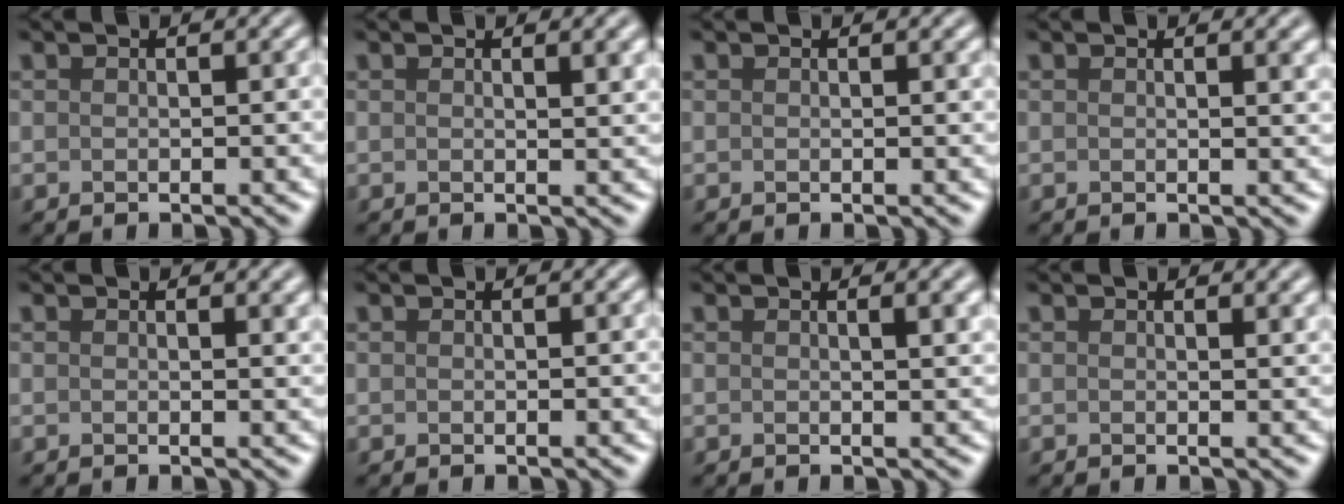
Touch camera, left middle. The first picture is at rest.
{"total": 1.3, "force": [0.7, 0.3, 1.0], "torque": [-0.010, -0.001, 0.012]}
{"total": 0.0}
{"total": 1.1, "force": [0.7, 0.2, 0.8], "torque": [-0.007, 0.000, 0.012]}
{"total": 0.9, "force": [0.5, 0.3, 0.6], "torque": [-0.005, -0.002, 0.009]}
{"total": 0.0}
{"total": 1.6, "force": [0.6, 0.4, 1.4], "torque": [-0.013, 0.001, 0.009]}
{"total": 1.0, "force": [0.7, 0.3, 0.6], "torque": [-0.006, -0.002, 0.011]}